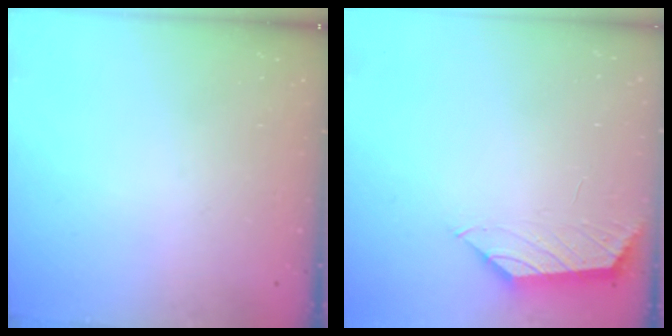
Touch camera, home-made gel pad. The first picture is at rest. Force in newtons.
{"total": 1.3, "press": 1.2, "slide": 0.4}